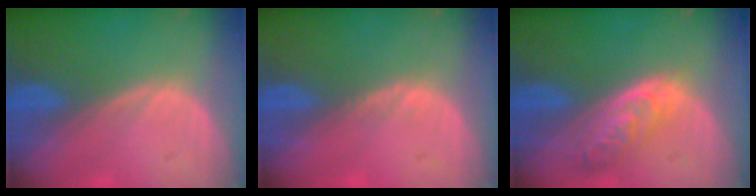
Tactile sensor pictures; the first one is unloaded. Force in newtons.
{"total": 0.7, "press": 0.6, "slide": 0.3}
{"total": 6.0, "press": 5.4, "slide": 2.7}